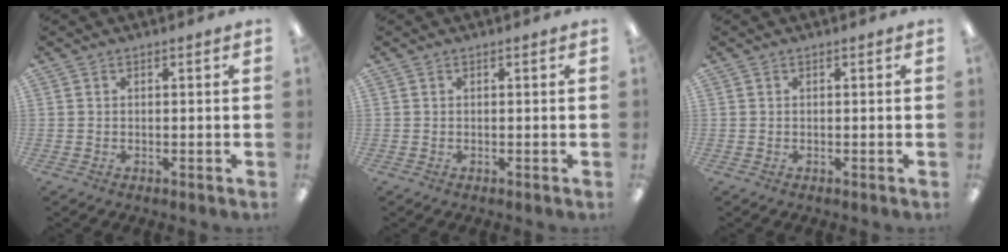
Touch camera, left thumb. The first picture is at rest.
{"total": 0.0}
{"total": 0.0}